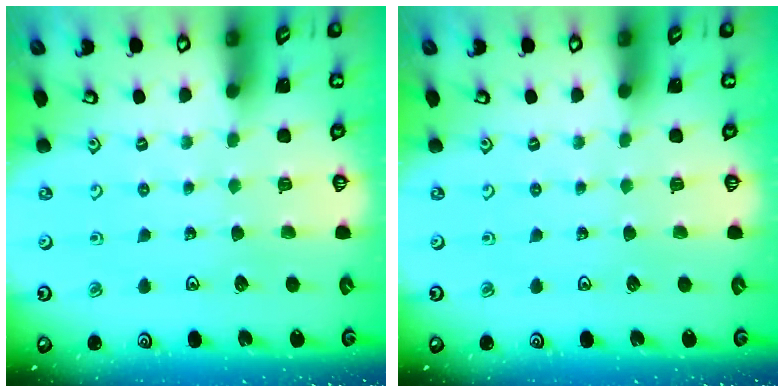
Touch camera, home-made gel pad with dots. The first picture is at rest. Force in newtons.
{"total": 0.0}